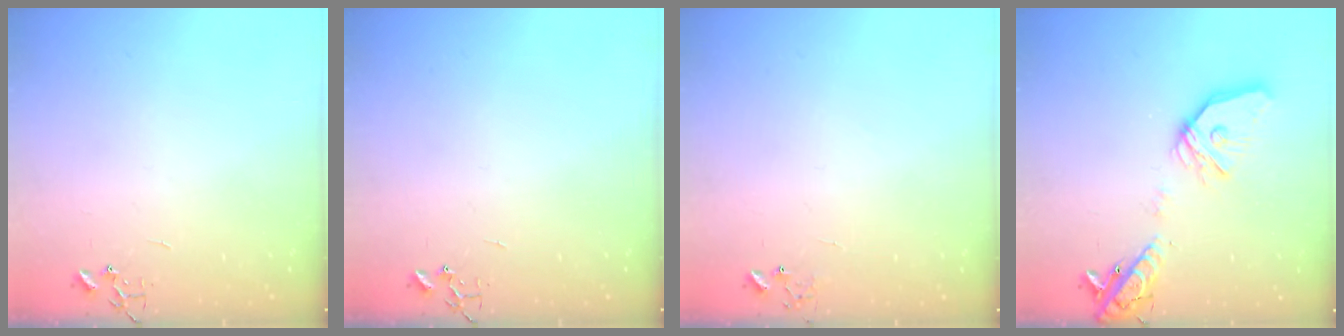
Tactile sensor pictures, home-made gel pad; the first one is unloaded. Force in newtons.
{"total": 0.0}
{"total": 6.5, "press": 6.5, "slide": 0.5}
{"total": 18.6, "press": 18.3, "slide": 3.1}